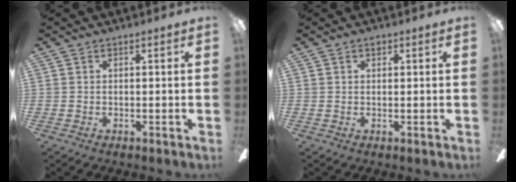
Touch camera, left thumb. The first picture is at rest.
{"total": 1.0, "force": [0.6, 0.6, 0.5], "torque": [-0.003, 0.000, 0.009]}